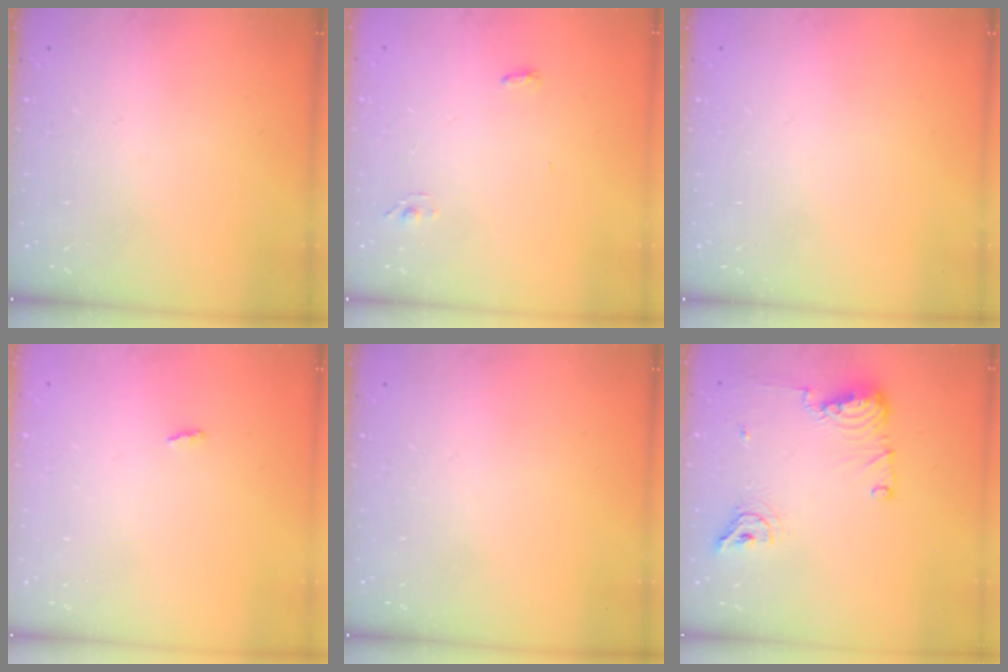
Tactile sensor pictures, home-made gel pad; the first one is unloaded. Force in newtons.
{"total": 3.6, "press": 3.2, "slide": 1.6}
{"total": 0.0}
{"total": 1.9, "press": 1.9, "slide": 0.2}
{"total": 0.0}
{"total": 11.6, "press": 11.5, "slide": 1.6}